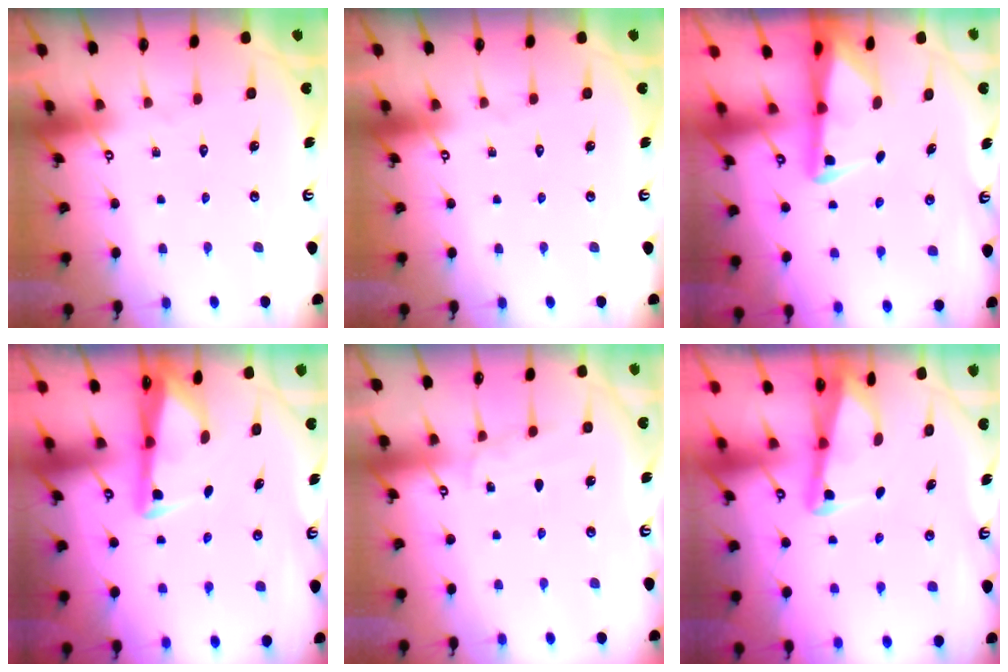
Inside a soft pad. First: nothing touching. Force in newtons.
{"total": 0.0}
{"total": 2.7, "press": 2.6, "slide": 0.6}
{"total": 3.2, "press": 3.1, "slide": 0.6}
{"total": 5.0, "press": 5.0, "slide": 0.5}
{"total": 3.0, "press": 3.0, "slide": 0.3}